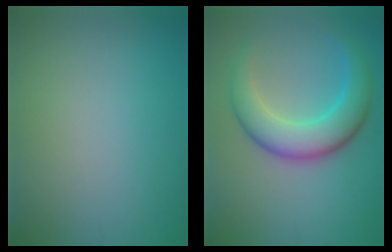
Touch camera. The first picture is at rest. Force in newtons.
{"total": 6.1, "press": 6.1, "slide": 0.2}